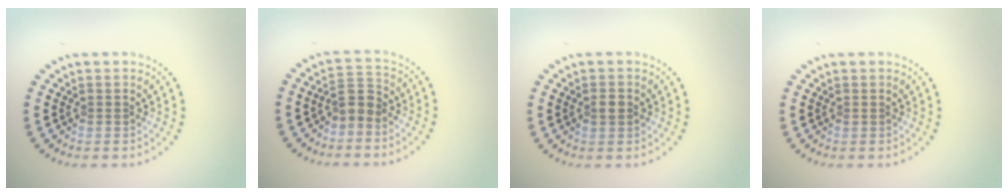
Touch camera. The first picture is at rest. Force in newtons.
{"total": 2.1, "press": 1.8, "slide": 1.1}
{"total": 1.0, "press": 1.0, "slide": 0.1}
{"total": 0.0}